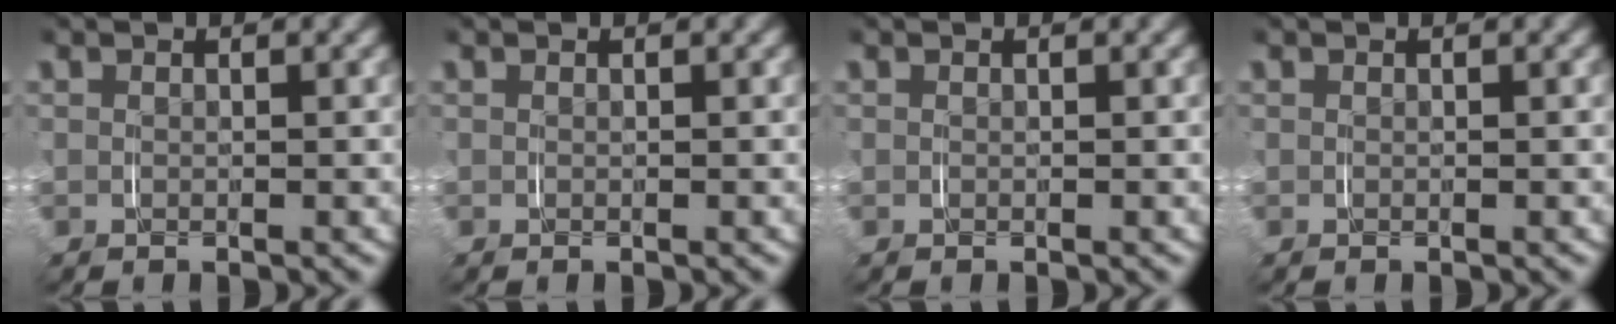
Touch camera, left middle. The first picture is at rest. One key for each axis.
{"total": 0.0}
{"total": 0.0}
{"total": 0.0}